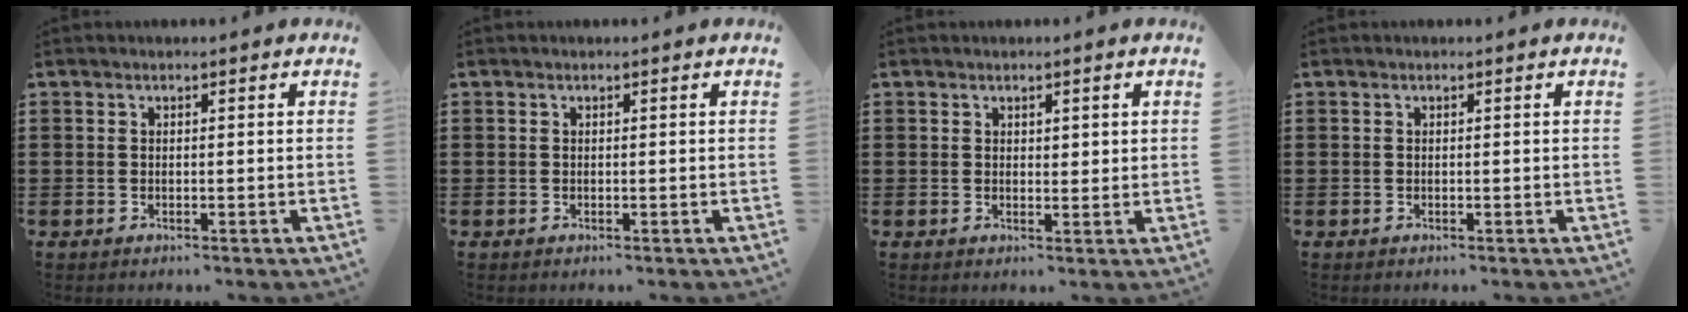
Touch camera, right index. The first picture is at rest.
{"total": 0.0}
{"total": 1.2, "force": [0.9, 0.6, 0.5], "torque": [-0.001, 0.001, 0.015]}
{"total": 0.0}